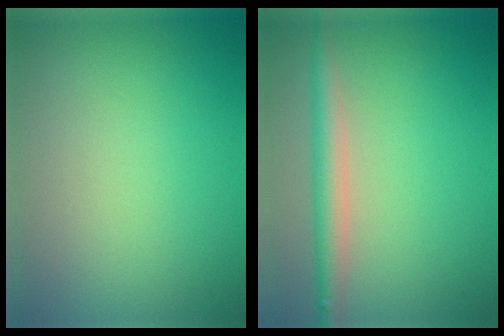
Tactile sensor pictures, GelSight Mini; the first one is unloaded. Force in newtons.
{"total": 3.0, "press": 3.0, "slide": 0.1}